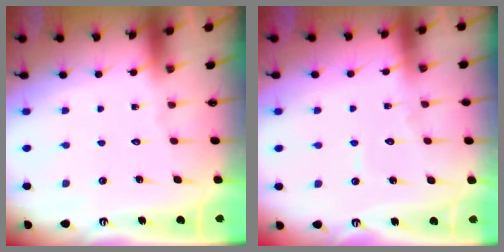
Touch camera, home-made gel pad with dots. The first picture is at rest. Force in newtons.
{"total": 5.1, "press": 5.1, "slide": 0.3}